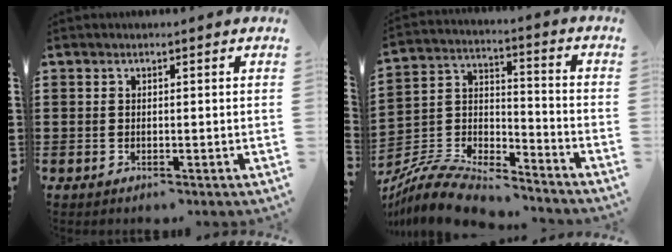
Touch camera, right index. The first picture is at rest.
{"total": 8.6, "force": [-8.1, 1.7, 2.0], "torque": [-0.052, 0.007, -0.164]}